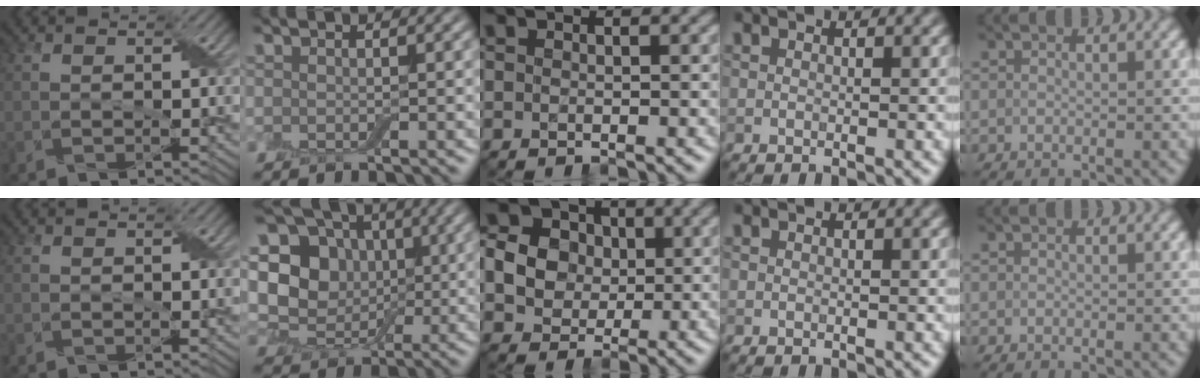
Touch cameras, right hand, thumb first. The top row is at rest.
{"index": {"total": 8.3, "force": [1.1, 7.0, 4.3], "torque": [-0.075, -0.005, 0.000]}, "middle": {"total": 6.7, "force": [0.6, 5.8, 3.1], "torque": [-0.077, 0.015, 0.000]}}